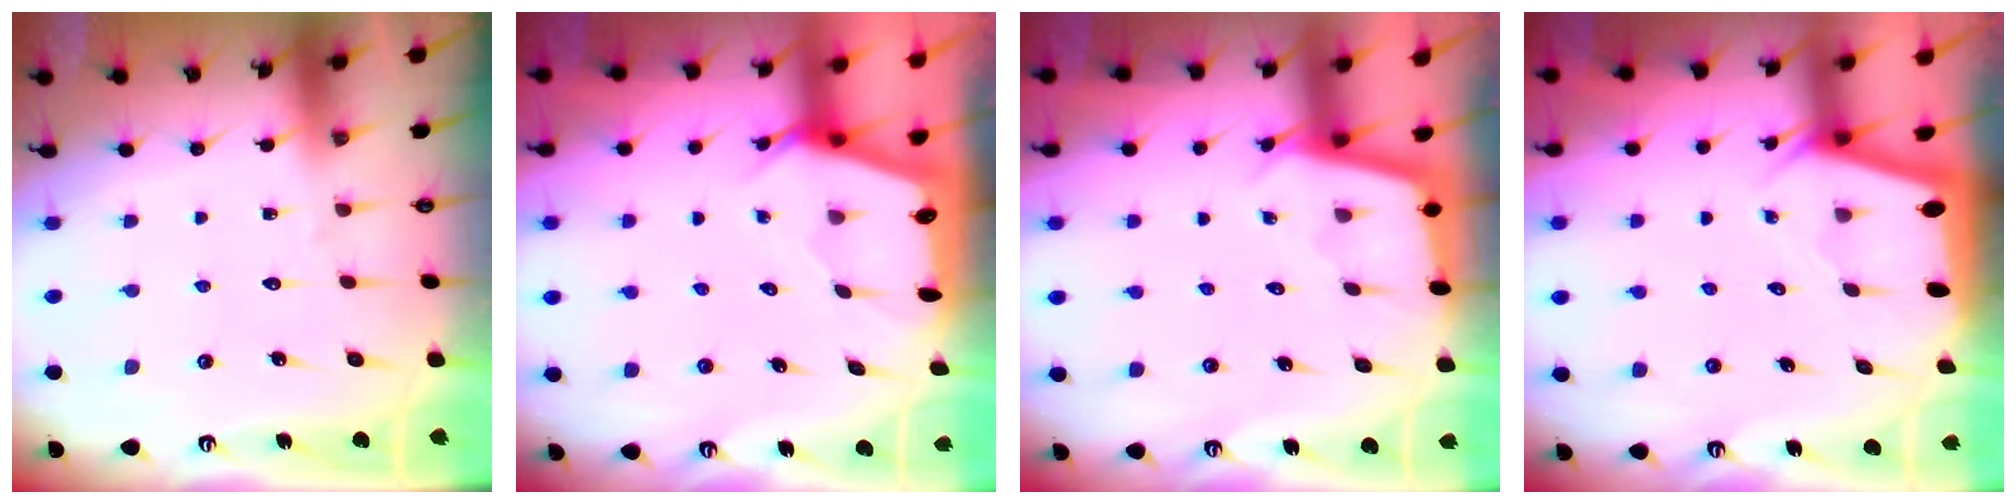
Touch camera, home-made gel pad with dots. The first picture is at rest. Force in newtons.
{"total": 2.3, "press": 2.3, "slide": 0.3}
{"total": 2.2, "press": 2.2, "slide": 0.2}
{"total": 2.1, "press": 2.1, "slide": 0.0}